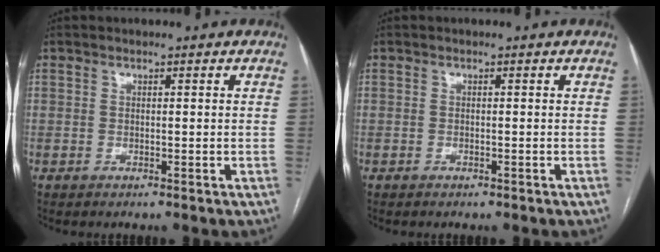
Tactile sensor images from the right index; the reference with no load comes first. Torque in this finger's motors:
{"motor_torque": [0.41, -0.28, 0.07, 0.02]}